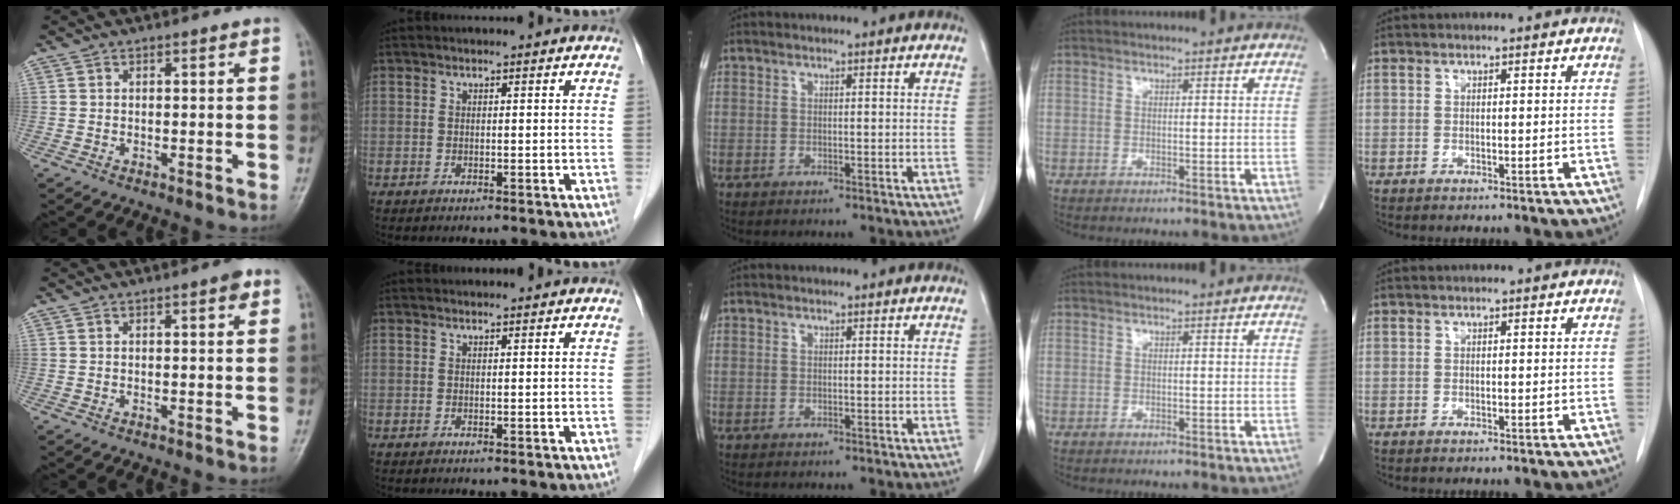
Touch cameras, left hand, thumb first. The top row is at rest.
{"thumb": {"total": 1.9, "force": [1.0, 0.5, 1.6], "torque": [-0.020, -0.001, 0.010]}, "index": {"total": 1.5, "force": [1.5, 0.2, 0.2], "torque": [-0.009, 0.017, 0.022]}}